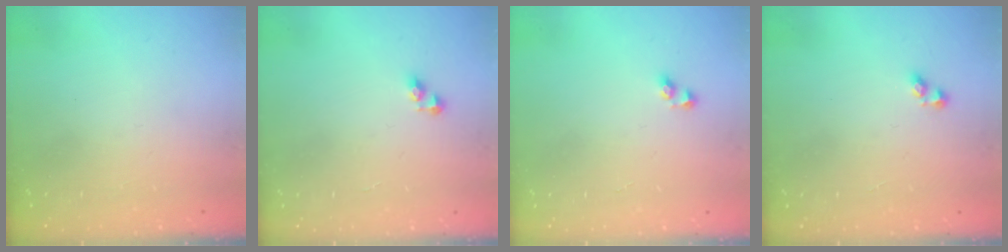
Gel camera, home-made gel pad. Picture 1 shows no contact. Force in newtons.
{"total": 3.1, "press": 3.1, "slide": 0.4}
{"total": 2.7, "press": 2.6, "slide": 0.6}
{"total": 2.9, "press": 2.6, "slide": 1.3}